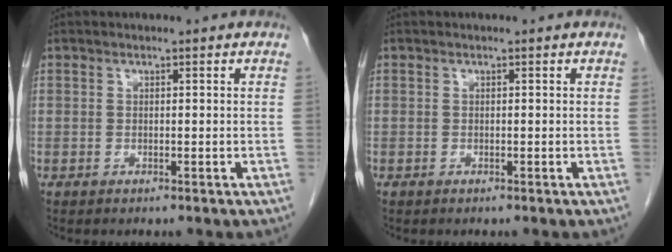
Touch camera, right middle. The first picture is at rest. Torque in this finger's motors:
{"motor_torque": [-0.21, -0.22, -0.04, -0.01]}